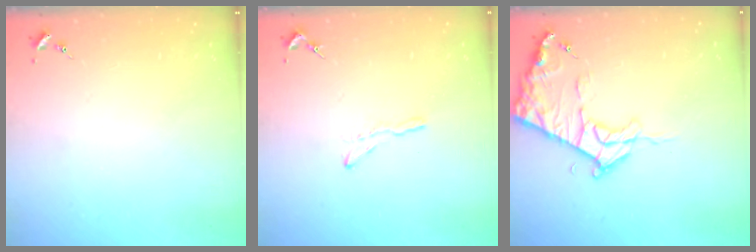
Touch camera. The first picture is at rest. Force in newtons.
{"total": 3.2, "press": 3.2, "slide": 0.3}
{"total": 12.0, "press": 12.0, "slide": 1.2}